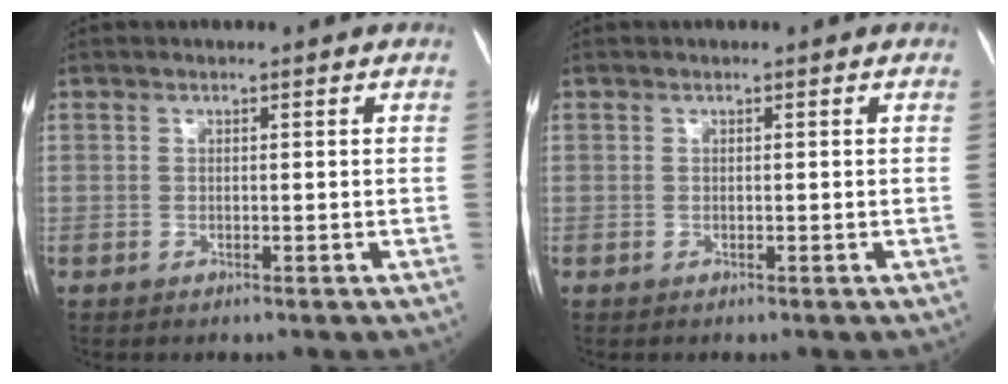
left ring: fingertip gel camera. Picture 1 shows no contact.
{"total": 0.0}